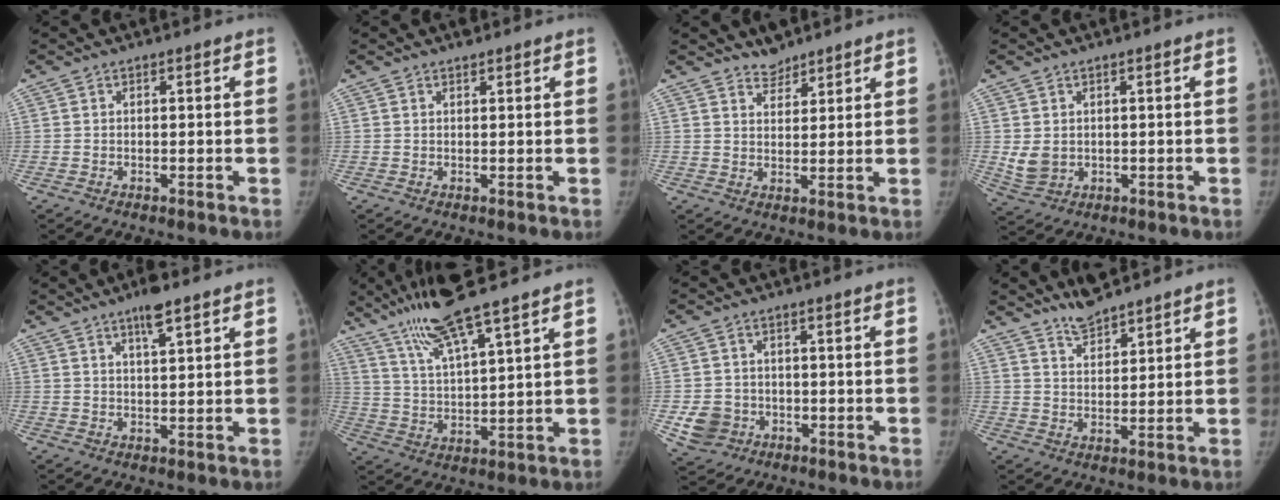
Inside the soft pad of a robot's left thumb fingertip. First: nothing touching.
{"total": 1.2, "force": [1.0, 0.4, 0.5], "torque": [-0.008, -0.006, 0.016]}
{"total": 3.9, "force": [3.5, 1.5, 0.8], "torque": [0.004, -0.025, 0.058]}
{"total": 4.3, "force": [0.7, 3.3, 2.6], "torque": [-0.049, -0.013, 0.028]}
{"total": 5.1, "force": [3.3, 1.0, 3.7], "torque": [-0.060, -0.015, 0.055]}
{"total": 13.2, "force": [9.9, 0.9, 8.8], "torque": [-0.163, -0.038, 0.189]}
{"total": 5.8, "force": [-1.6, 5.2, 1.9], "torque": [-0.023, 0.008, -0.021]}
{"total": 6.1, "force": [5.4, 1.4, 2.3], "torque": [-0.031, -0.031, 0.102]}